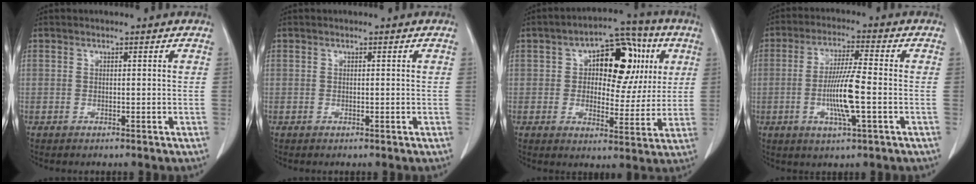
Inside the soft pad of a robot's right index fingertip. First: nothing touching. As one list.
[{"total": 0.0}, {"total": 13.4, "force": [3.5, 7.2, 10.7], "torque": [-0.135, 0.039, 0.054]}, {"total": 8.8, "force": [-1.8, 0.3, 8.7], "torque": [-0.167, -0.007, -0.036]}]